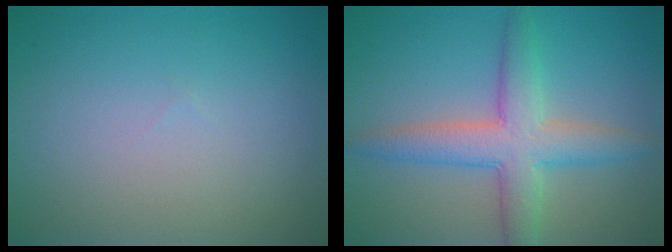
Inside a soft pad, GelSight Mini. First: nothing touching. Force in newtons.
{"total": 5.5, "press": 5.5, "slide": 0.2}